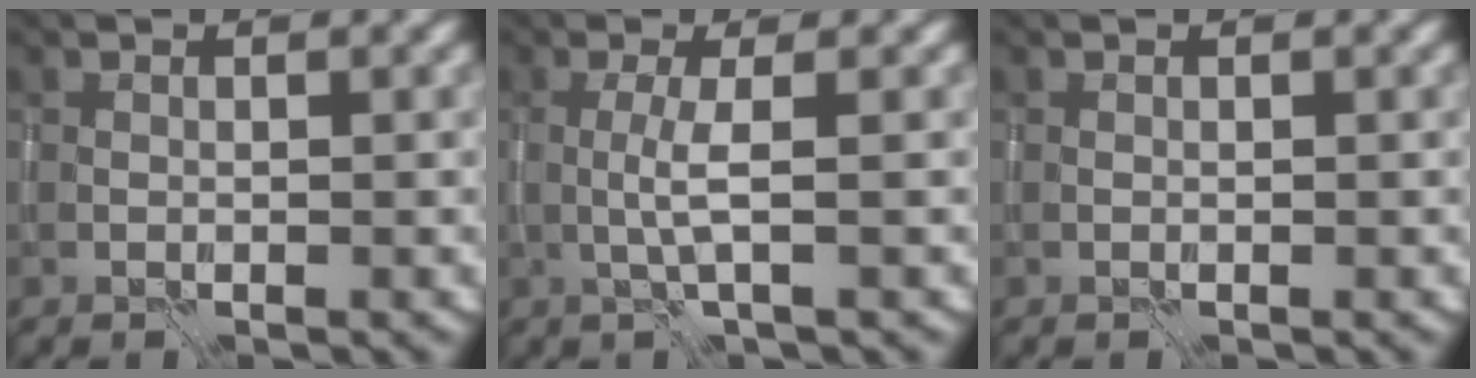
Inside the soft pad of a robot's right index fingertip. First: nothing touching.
{"total": 2.0, "force": [-0.2, 0.0, 2.0], "torque": [-0.044, -0.002, -0.005]}
{"total": 0.0}